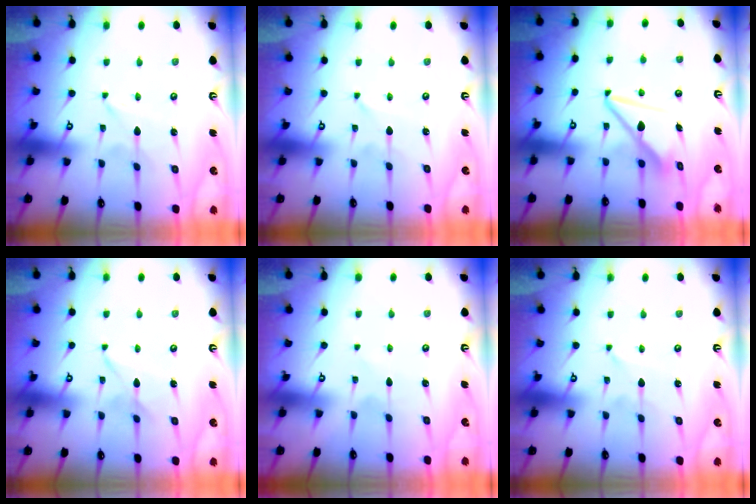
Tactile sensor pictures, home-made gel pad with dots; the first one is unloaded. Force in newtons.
{"total": 0.0}
{"total": 9.0, "press": 9.0, "slide": 0.6}
{"total": 2.4, "press": 2.4, "slide": 0.3}
{"total": 2.3, "press": 2.3, "slide": 0.2}
{"total": 0.0}